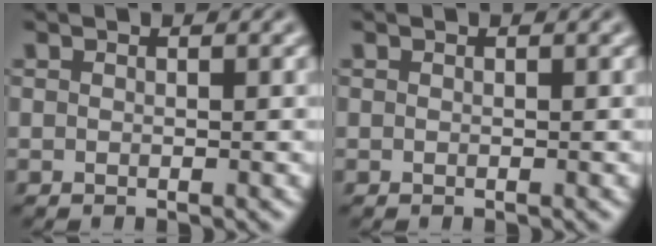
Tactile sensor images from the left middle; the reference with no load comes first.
{"total": 0.0}